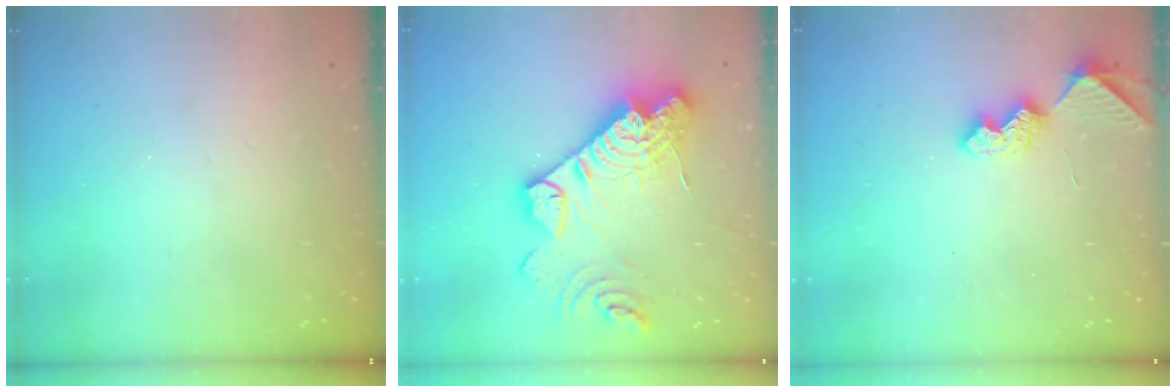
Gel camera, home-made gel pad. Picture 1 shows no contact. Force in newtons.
{"total": 24.2, "press": 24.1, "slide": 2.5}
{"total": 7.1, "press": 7.0, "slide": 0.5}